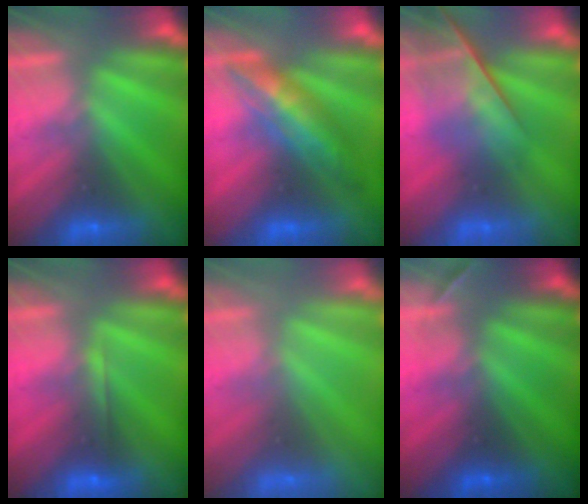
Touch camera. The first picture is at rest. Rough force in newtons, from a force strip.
{"total": 2.9}
{"total": 4.7}
{"total": 1.8}
{"total": 3.3}
{"total": 1.7}